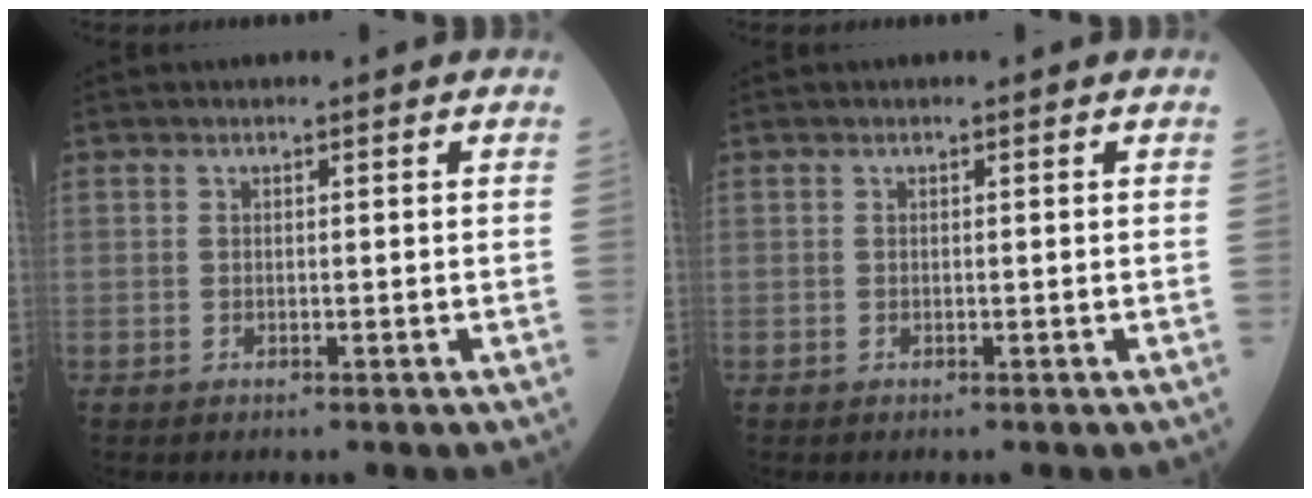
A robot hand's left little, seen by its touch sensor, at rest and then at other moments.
{"total": 0.0}